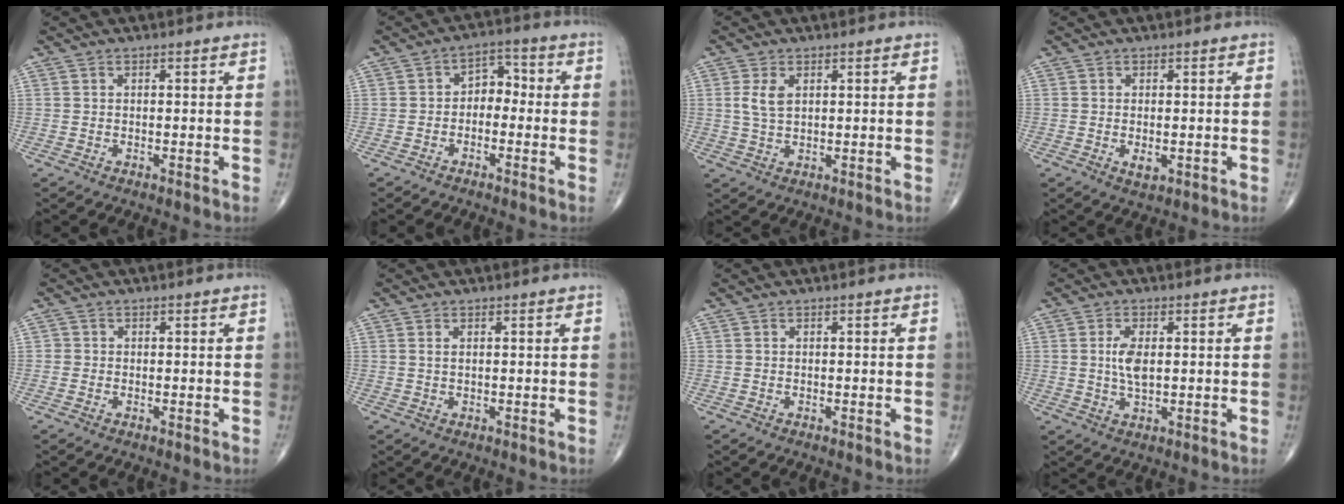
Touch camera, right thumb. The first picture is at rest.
{"total": 4.7, "force": [-1.1, 3.4, 3.1], "torque": [-0.025, 0.030, -0.032]}
{"total": 3.8, "force": [1.1, 2.1, 2.9], "torque": [-0.060, -0.002, 0.026]}
{"total": 2.2, "force": [-0.4, 1.0, 1.9], "torque": [-0.028, -0.004, -0.004]}
{"total": 0.8, "force": [-0.1, 0.8, 0.1], "torque": [0.004, 0.004, -0.005]}
{"total": 0.7, "force": [0.3, 0.3, 0.6], "torque": [-0.016, 0.005, 0.008]}
{"total": 0.0}
{"total": 4.6, "force": [0.6, 2.2, 4.1], "torque": [-0.082, -0.005, 0.013]}